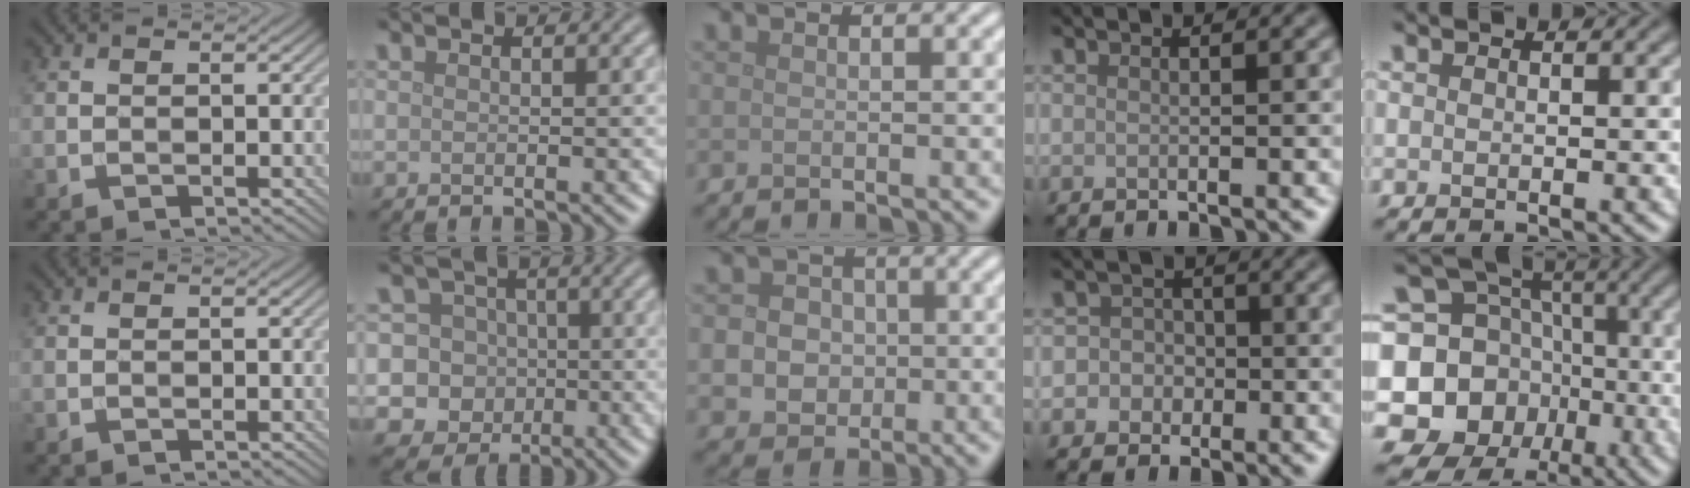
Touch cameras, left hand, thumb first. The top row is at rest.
{"index": {"total": 9.7, "force": [-1.6, 9.2, 2.6], "torque": [-0.051, 0.022, -0.057]}, "middle": {"total": 5.7, "force": [-0.2, 5.2, 2.3], "torque": [-0.023, 0.026, -0.024]}, "ring": {"total": 3.3, "force": [-0.9, 3.2, 0.5], "torque": [0.026, 0.009, -0.032]}, "little": {"total": 12.2, "force": [-2.4, 11.1, 4.5], "torque": [-0.103, -0.007, -0.051]}}